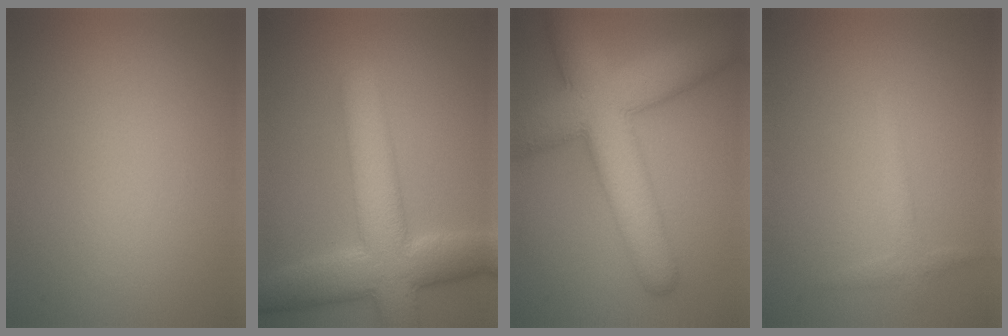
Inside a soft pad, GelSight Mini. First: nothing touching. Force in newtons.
{"total": 9.1, "press": 9.1, "slide": 0.3}
{"total": 11.0, "press": 11.0, "slide": 0.4}
{"total": 1.5, "press": 1.5, "slide": 0.1}